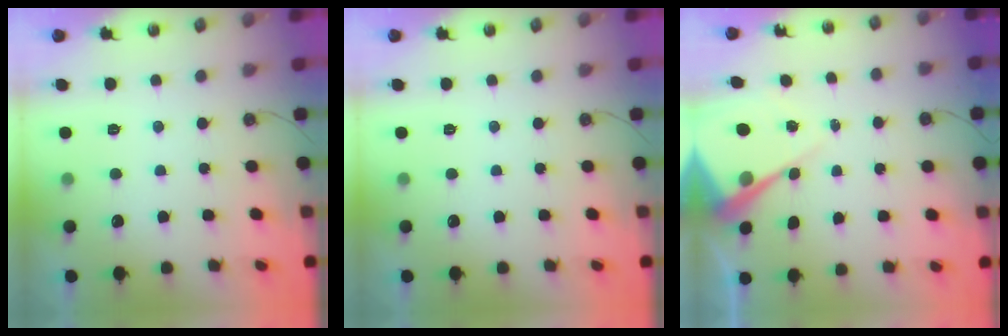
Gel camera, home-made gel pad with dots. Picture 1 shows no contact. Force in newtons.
{"total": 0.0}
{"total": 8.3, "press": 8.3, "slide": 0.7}